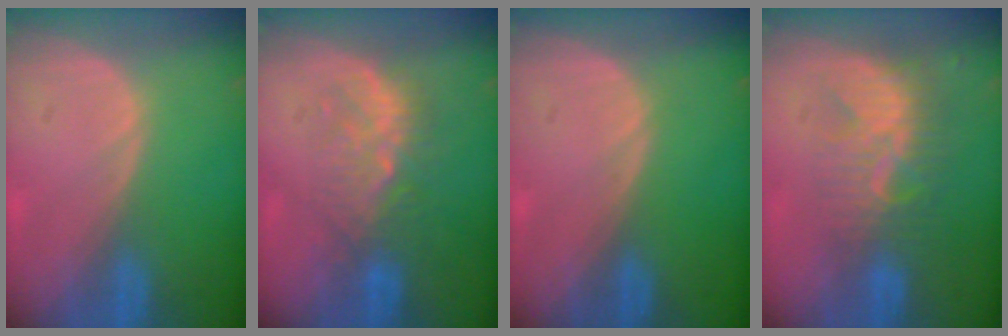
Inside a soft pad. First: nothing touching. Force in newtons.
{"total": 6.3, "press": 6.1, "slide": 1.8}
{"total": 0.0}
{"total": 8.7, "press": 7.6, "slide": 4.3}